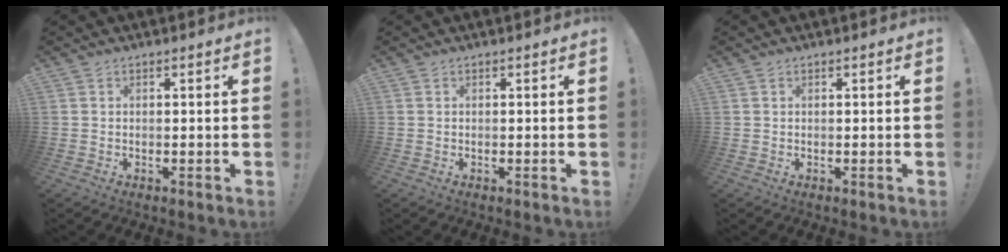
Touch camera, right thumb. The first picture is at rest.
{"total": 0.0}
{"total": 0.0}